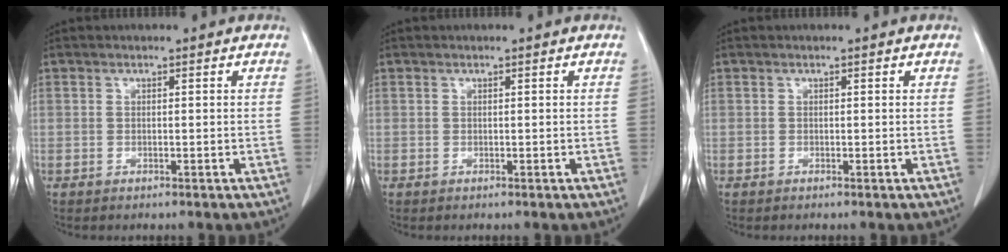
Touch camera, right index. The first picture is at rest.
{"total": 0.0}
{"total": 0.0}